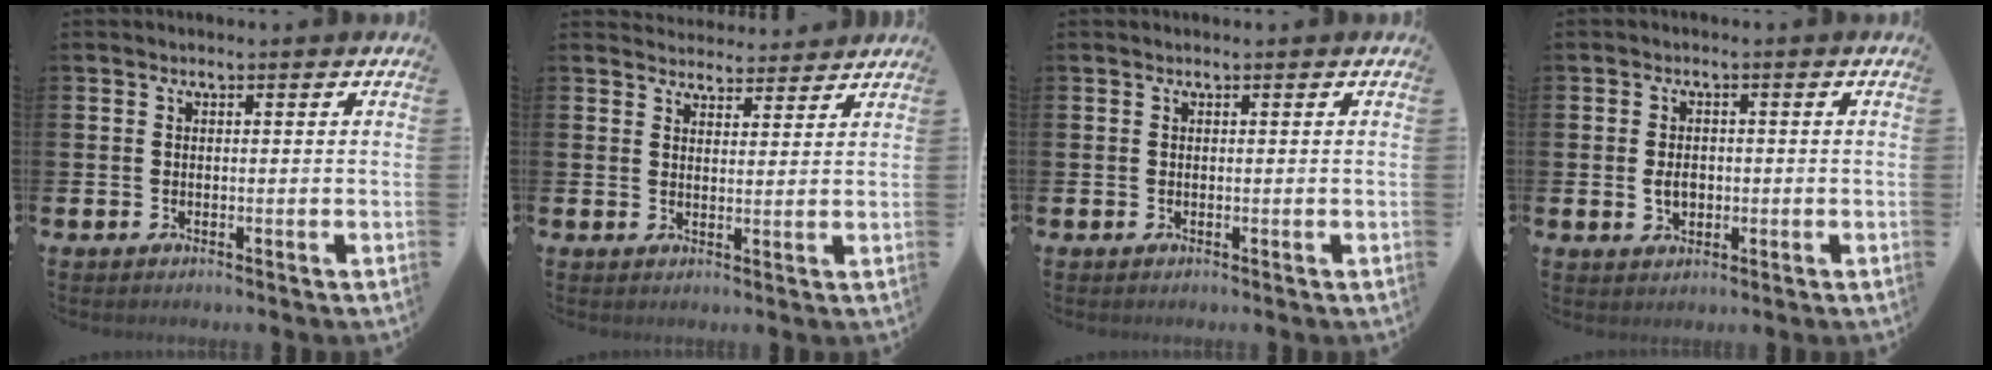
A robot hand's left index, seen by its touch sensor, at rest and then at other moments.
{"total": 3.5, "force": [3.4, 0.8, -0.4], "torque": [0.001, -0.019, 0.062]}
{"total": 0.0}
{"total": 2.5, "force": [-0.2, 1.8, 1.7], "torque": [-0.023, 0.001, -0.008]}